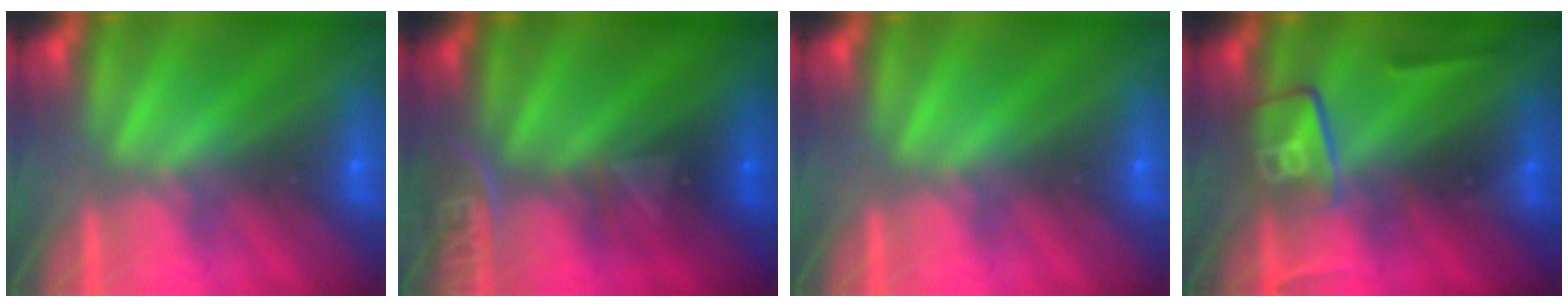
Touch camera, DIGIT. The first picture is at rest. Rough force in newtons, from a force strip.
{"total": 2.4}
{"total": 0.0}
{"total": 2.4}